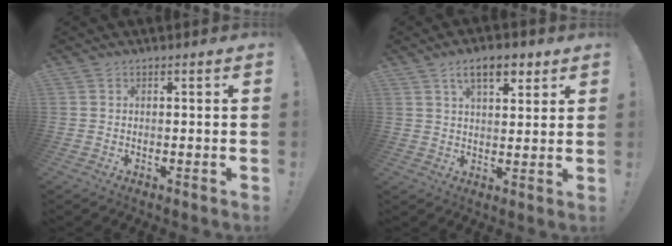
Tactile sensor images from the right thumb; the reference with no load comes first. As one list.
[{"total": 9.0, "force": [5.0, 4.0, 6.3], "torque": [-0.089, -0.009, 0.086]}]